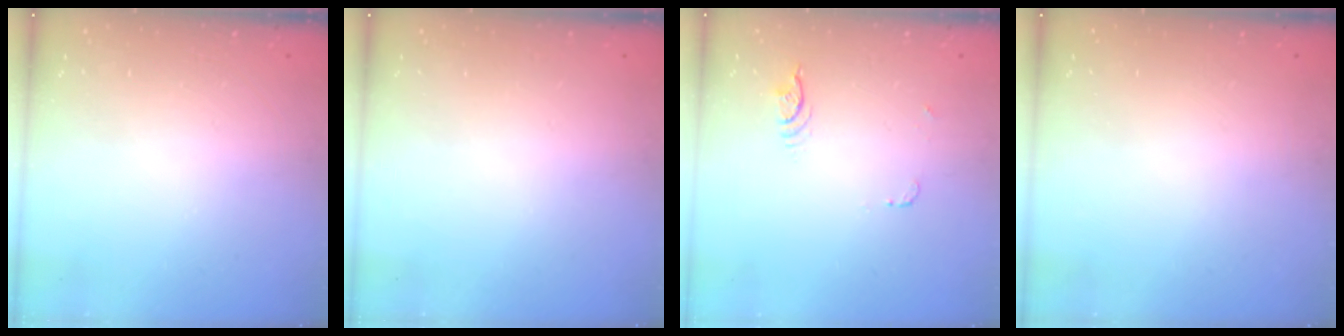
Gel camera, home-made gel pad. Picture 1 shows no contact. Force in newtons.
{"total": 0.0}
{"total": 4.4, "press": 4.1, "slide": 1.6}
{"total": 0.0}